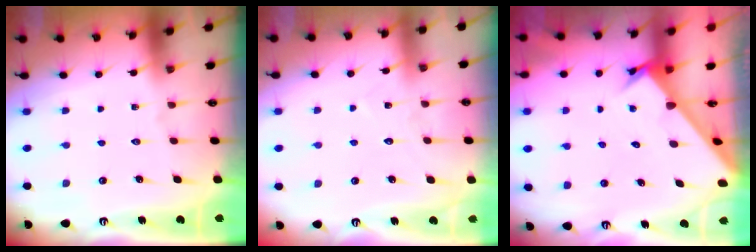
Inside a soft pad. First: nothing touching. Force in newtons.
{"total": 5.2, "press": 5.2, "slide": 0.4}
{"total": 2.7, "press": 2.7, "slide": 0.3}